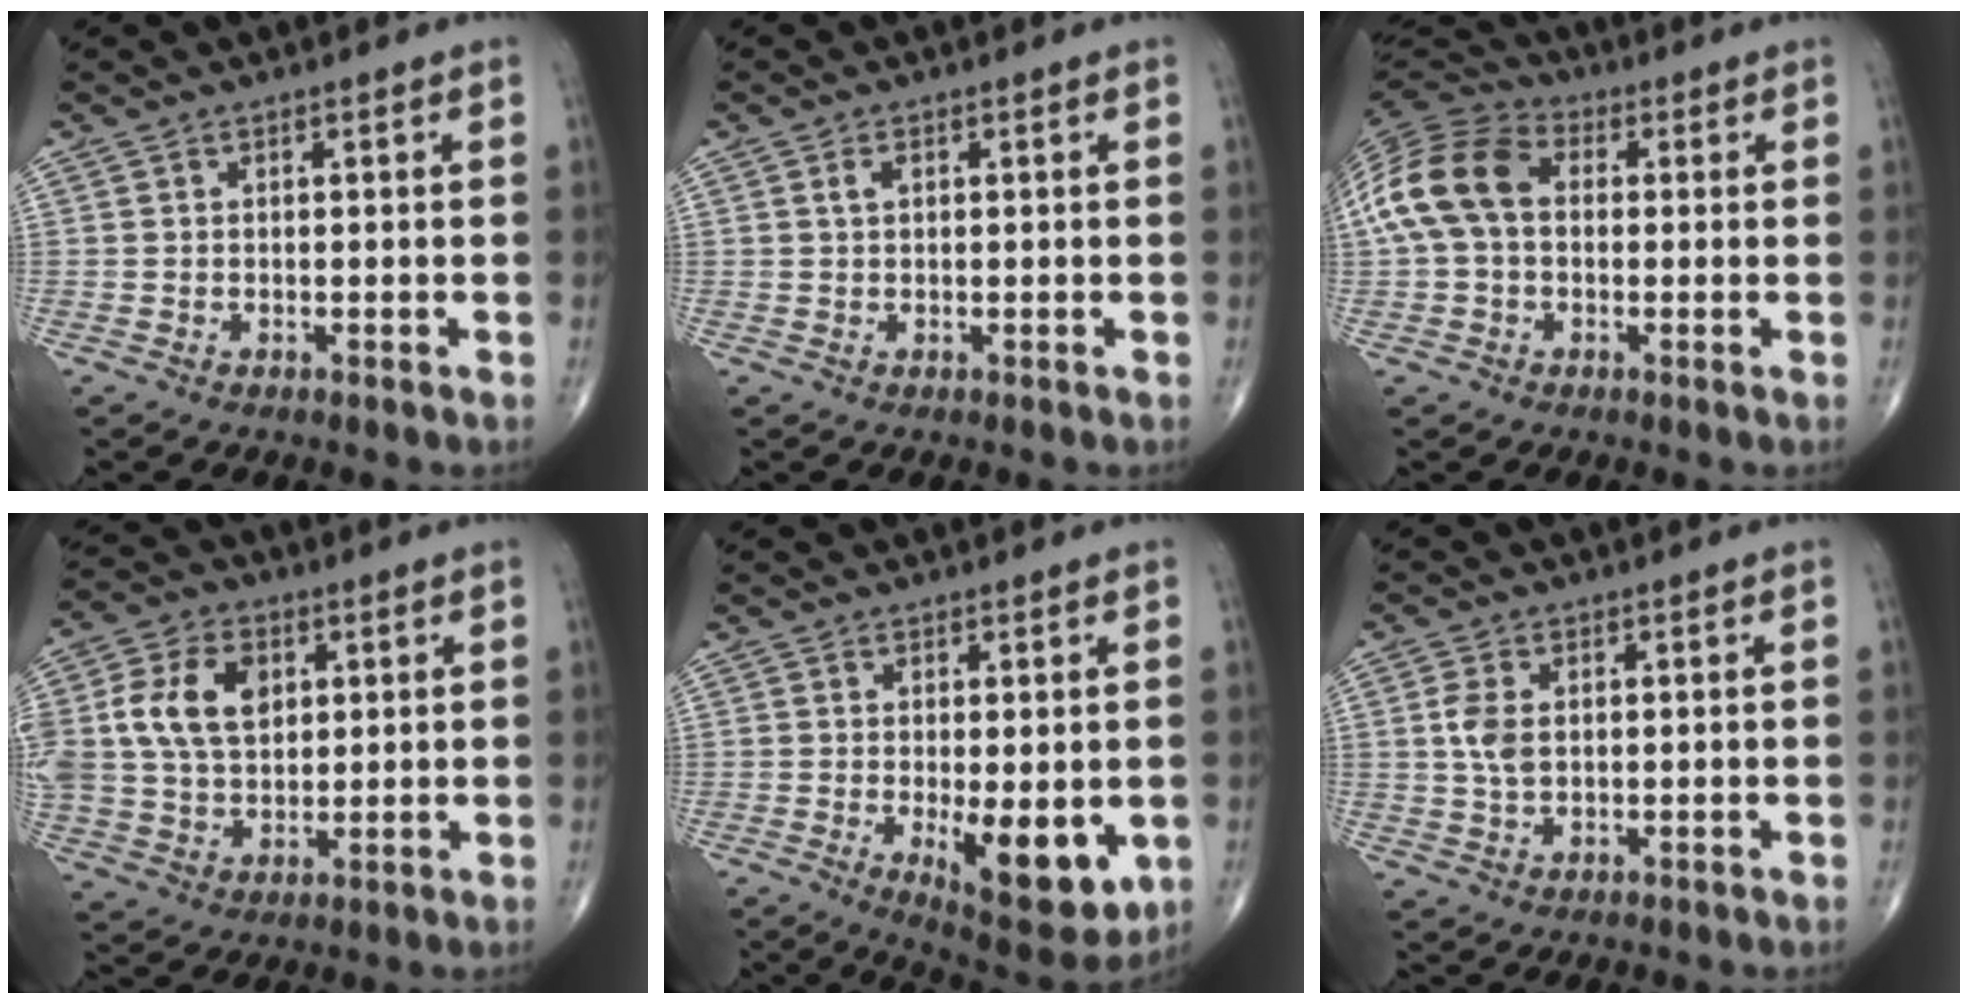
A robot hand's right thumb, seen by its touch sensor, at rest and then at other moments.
{"total": 1.4, "force": [0.4, 0.8, 1.0], "torque": [-0.022, 0.005, 0.009]}
{"total": 13.6, "force": [1.1, 9.6, 9.6], "torque": [-0.193, 0.036, 0.010]}
{"total": 15.2, "force": [3.5, 10.6, 10.3], "torque": [-0.205, 0.002, 0.067]}
{"total": 12.1, "force": [-2.5, 4.8, 10.9], "torque": [-0.133, -0.025, -0.022]}
{"total": 4.4, "force": [0.6, 2.8, 3.4], "torque": [-0.069, -0.001, 0.012]}